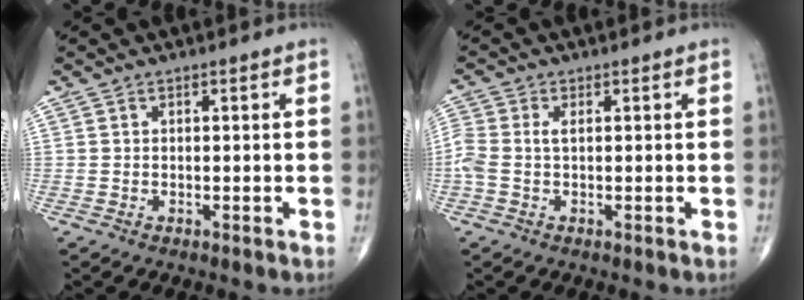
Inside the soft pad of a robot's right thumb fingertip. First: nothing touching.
{"total": 3.8, "force": [0.1, 2.0, 3.3], "torque": [-0.103, 0.014, 0.000]}